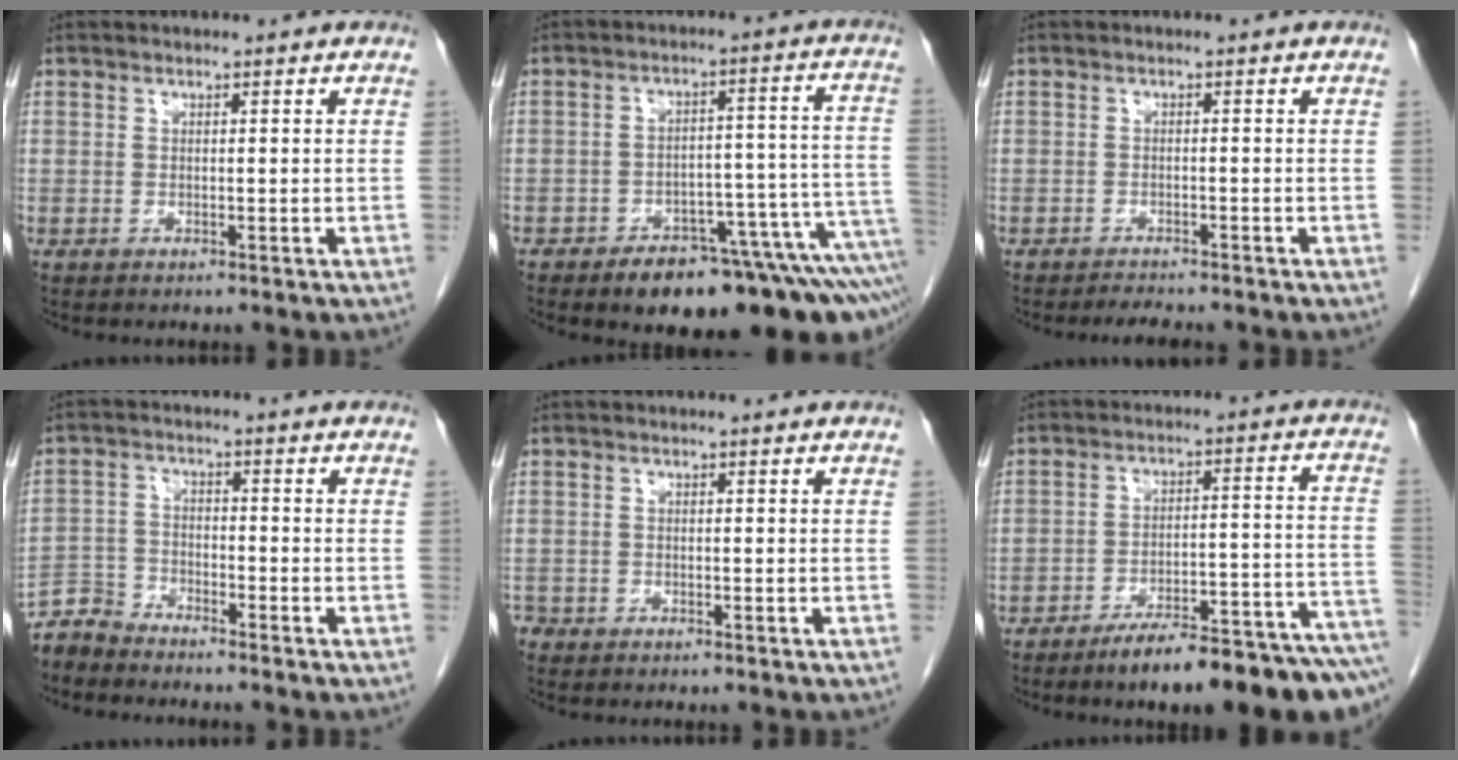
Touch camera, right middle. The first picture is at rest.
{"total": 16.5, "force": [-11.3, 4.6, 11.1], "torque": [-0.054, 0.038, -0.146]}
{"total": 2.3, "force": [-2.2, 0.1, 0.7], "torque": [-0.017, -0.009, -0.033]}
{"total": 4.5, "force": [-4.4, 0.7, -0.5], "torque": [0.011, -0.008, -0.087]}
{"total": 1.8, "force": [-1.5, 1.1, 0.2], "torque": [-0.009, 0.001, -0.027]}
{"total": 16.3, "force": [-13.0, 1.1, 9.9], "torque": [-0.085, 0.033, -0.191]}